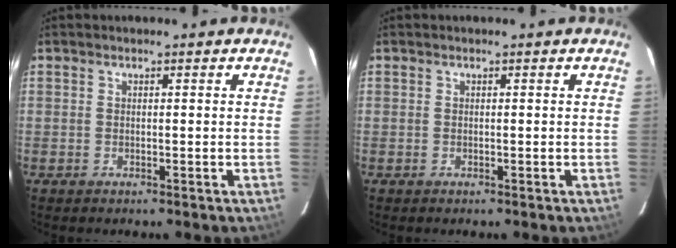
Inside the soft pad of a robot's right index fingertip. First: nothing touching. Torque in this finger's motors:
{"motor_torque": [0.00, 0.00, 0.03, 0.00]}